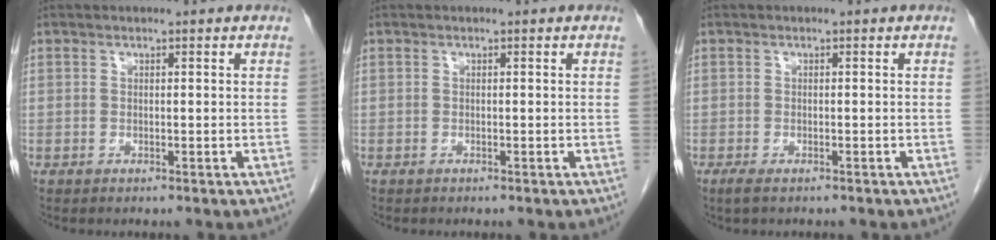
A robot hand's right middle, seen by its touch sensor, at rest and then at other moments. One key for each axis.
{"total": 0.0}
{"total": 1.8, "fx": -1.3, "fy": 0.5, "fz": 1.2, "tx": -0.026, "ty": -0.005, "tz": -0.019}